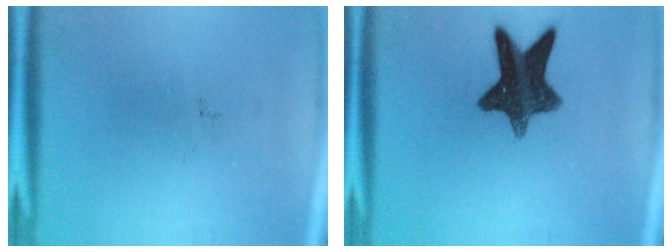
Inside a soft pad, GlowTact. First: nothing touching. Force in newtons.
{"total": 11.8}